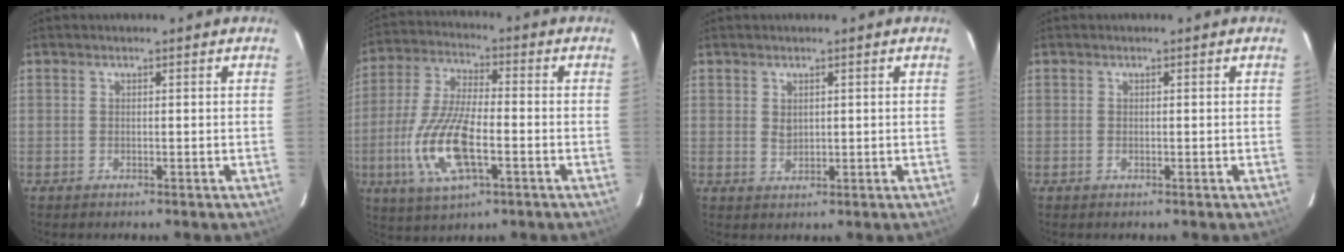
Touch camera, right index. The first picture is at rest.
{"total": 14.8, "force": [-4.4, 5.5, 13.1], "torque": [-0.282, -0.009, -0.084]}
{"total": 1.9, "force": [0.6, 1.4, 1.1], "torque": [-0.016, 0.001, 0.014]}
{"total": 0.0}